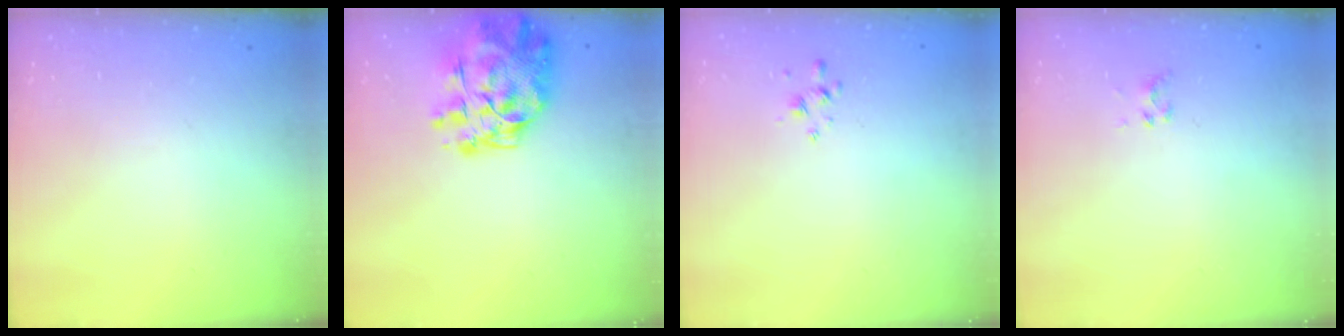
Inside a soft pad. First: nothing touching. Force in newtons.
{"total": 16.1, "press": 15.1, "slide": 5.6}
{"total": 2.7, "press": 2.5, "slide": 0.8}
{"total": 2.3, "press": 2.1, "slide": 1.0}